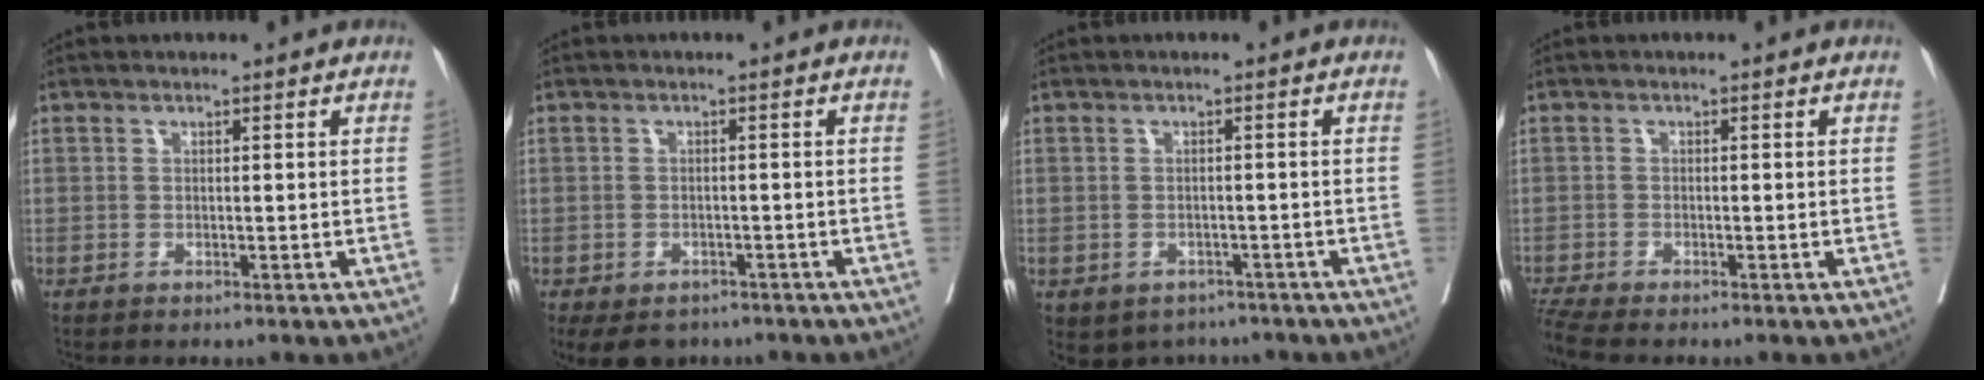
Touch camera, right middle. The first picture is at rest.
{"total": 7.7, "force": [-5.6, 4.7, 2.6], "torque": [-0.043, -0.006, -0.073]}
{"total": 5.6, "force": [-4.2, 3.6, 0.8], "torque": [-0.004, 0.011, -0.053]}
{"total": 3.2, "force": [-2.9, -0.6, 1.0], "torque": [-0.025, -0.015, -0.061]}